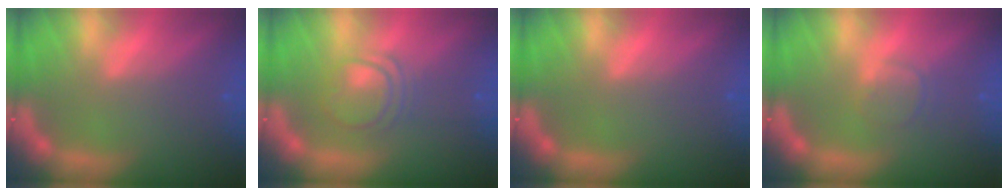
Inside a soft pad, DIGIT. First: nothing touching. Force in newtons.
{"total": 4.0}
{"total": 0.0}
{"total": 1.9}